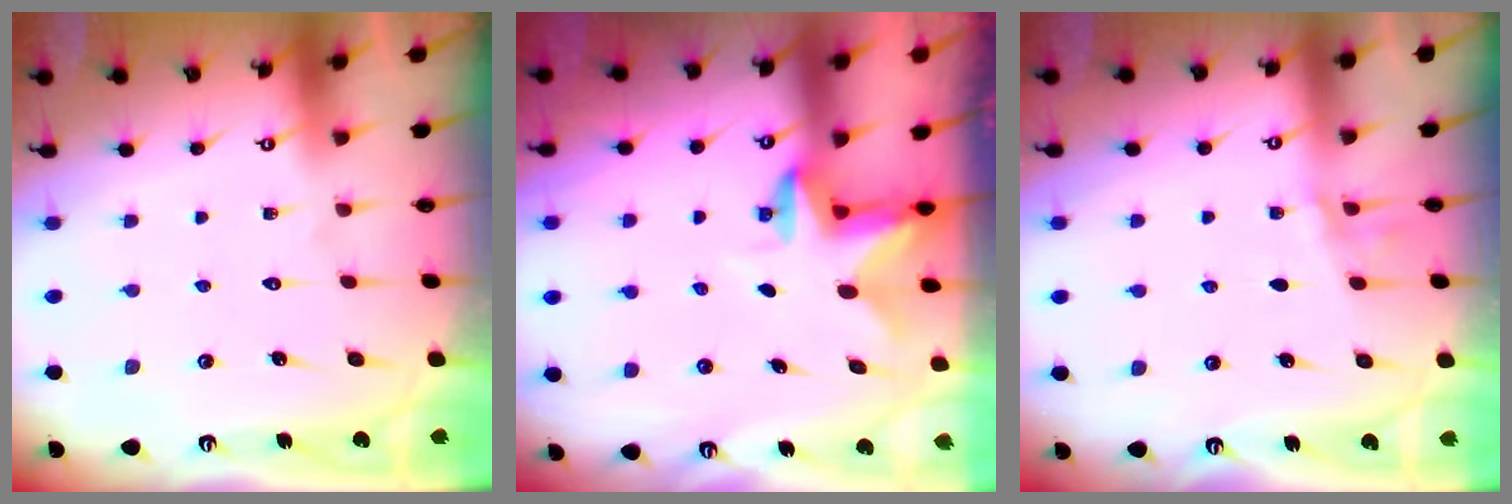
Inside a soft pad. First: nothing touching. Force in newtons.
{"total": 2.6, "press": 2.5, "slide": 0.5}
{"total": 3.0, "press": 3.0, "slide": 0.4}